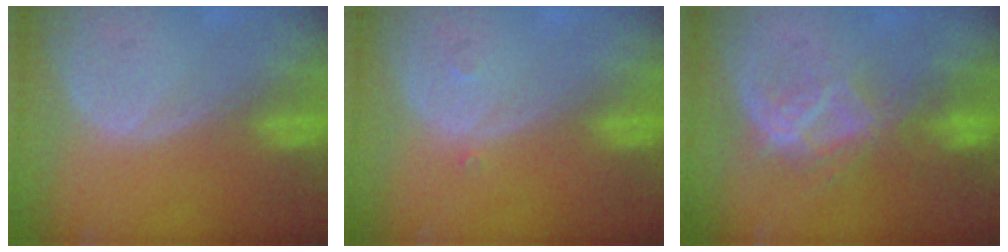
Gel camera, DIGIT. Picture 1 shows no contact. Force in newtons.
{"total": 0.7, "press": 0.5, "slide": 0.5}
{"total": 6.9, "press": 6.5, "slide": 2.2}